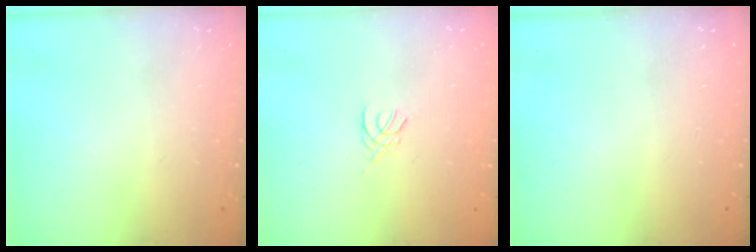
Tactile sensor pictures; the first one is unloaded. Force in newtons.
{"total": 2.1, "press": 2.0, "slide": 0.4}
{"total": 0.0}